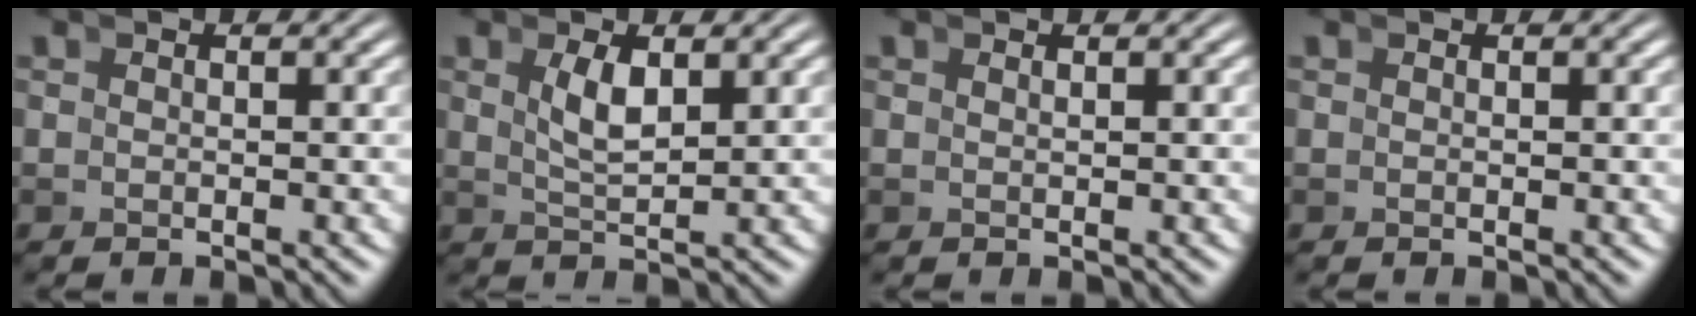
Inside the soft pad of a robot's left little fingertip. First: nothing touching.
{"total": 2.0, "force": [0.6, 0.1, 1.9], "torque": [-0.032, -0.003, 0.017]}
{"total": 0.6, "force": [0.4, -0.4, 0.0], "torque": [0.008, 0.004, 0.008]}
{"total": 0.0}